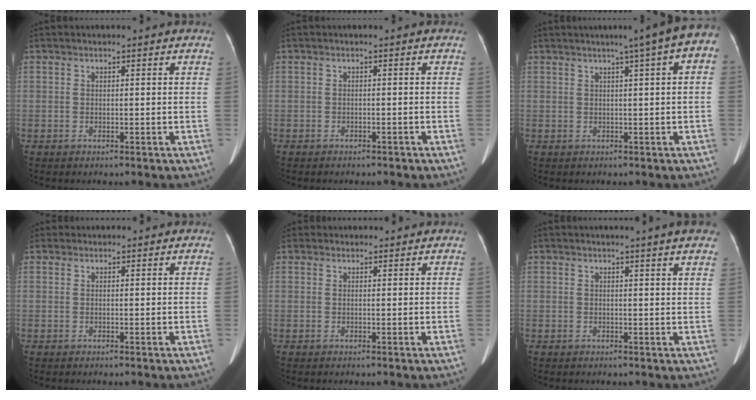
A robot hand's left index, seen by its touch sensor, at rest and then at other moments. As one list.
[{"total": 2.1, "force": [-1.8, 0.7, 0.7], "torque": [-0.014, -0.003, -0.020]}, {"total": 8.3, "force": [4.2, 0.5, 7.2], "torque": [-0.085, 0.025, 0.037]}, {"total": 1.8, "force": [1.7, 0.5, 0.0], "torque": [-0.005, 0.016, 0.030]}, {"total": 2.7, "force": [2.6, 0.7, -0.1], "torque": [-0.004, 0.018, 0.038]}, {"total": 7.7, "force": [6.4, 0.2, 4.3], "torque": [-0.051, 0.009, 0.056]}]